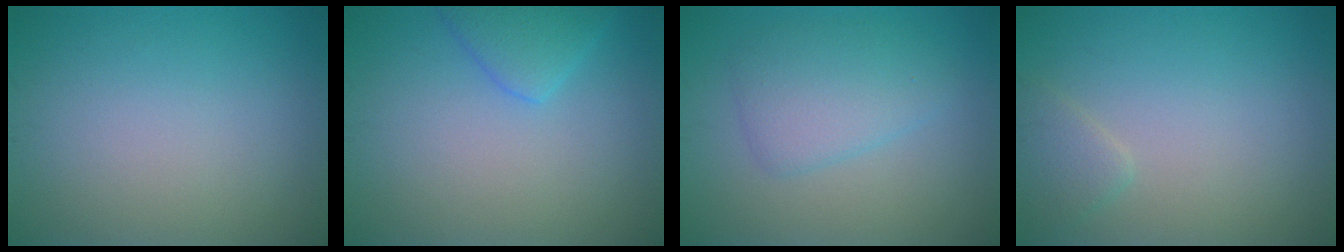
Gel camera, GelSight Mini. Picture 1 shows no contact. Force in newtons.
{"total": 2.7, "press": 2.7, "slide": 0.2}
{"total": 3.5, "press": 3.5, "slide": 0.0}
{"total": 1.6, "press": 1.6, "slide": 0.1}